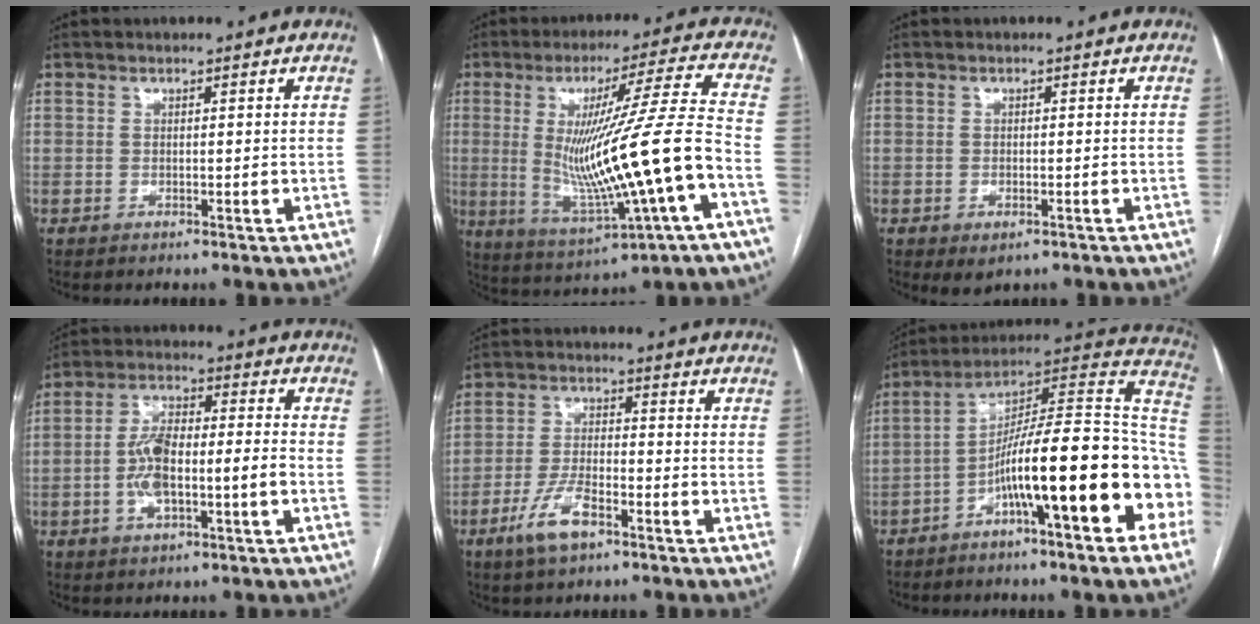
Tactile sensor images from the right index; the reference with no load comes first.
{"total": 18.8, "force": [-3.1, -0.7, 18.5], "torque": [-0.331, -0.009, -0.046]}
{"total": 2.5, "force": [-1.3, 1.5, 1.6], "torque": [-0.021, -0.003, -0.007]}
{"total": 9.6, "force": [-2.3, 3.0, 8.9], "torque": [-0.175, 0.022, -0.039]}
{"total": 7.2, "force": [-4.2, 2.6, 5.3], "torque": [-0.112, -0.001, -0.077]}
{"total": 21.0, "force": [-6.5, 1.8, 19.9], "torque": [-0.244, 0.042, -0.102]}